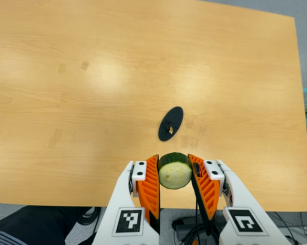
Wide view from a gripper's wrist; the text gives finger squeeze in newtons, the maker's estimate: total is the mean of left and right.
{"total": 12.0, "left": 11.4, "right": 12.7}